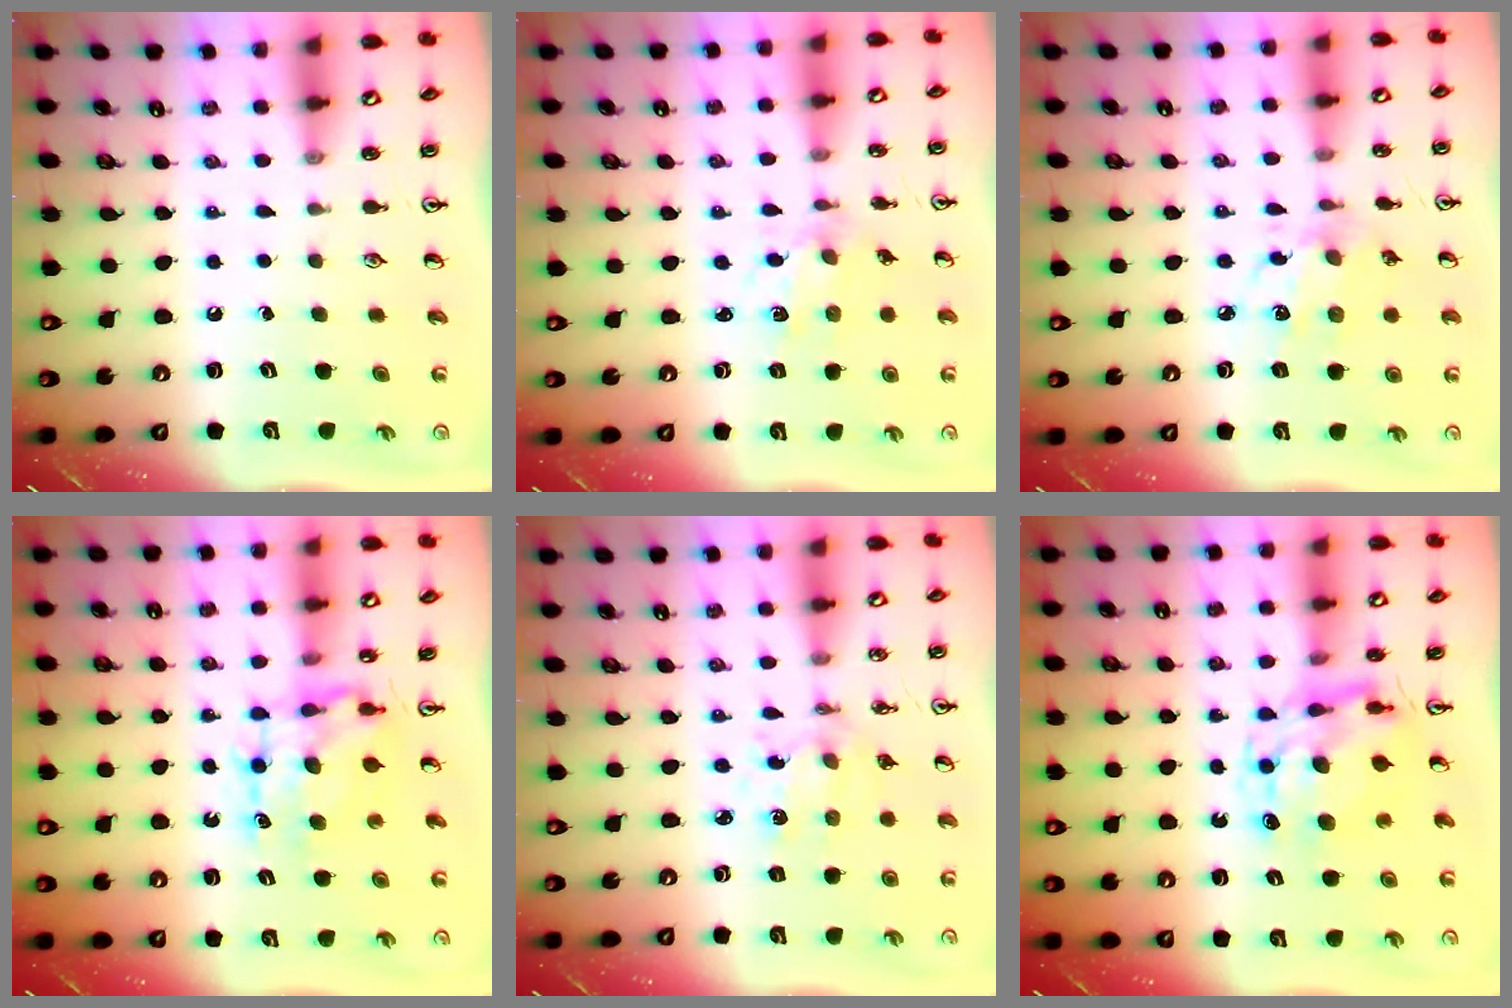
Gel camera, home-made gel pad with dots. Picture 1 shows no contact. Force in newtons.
{"total": 2.6, "press": 2.5, "slide": 0.4}
{"total": 7.8, "press": 7.8, "slide": 0.5}
{"total": 8.3, "press": 8.2, "slide": 0.8}
{"total": 2.4, "press": 2.4, "slide": 0.5}
{"total": 8.9, "press": 8.9, "slide": 0.8}